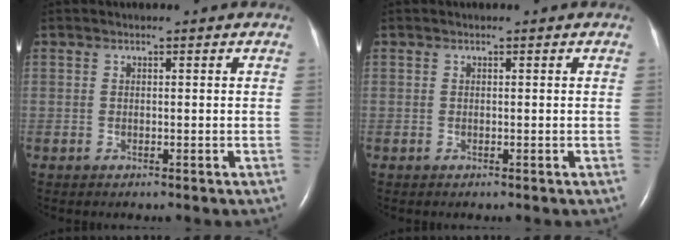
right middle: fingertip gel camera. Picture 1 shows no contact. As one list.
[{"total": 0.0}]